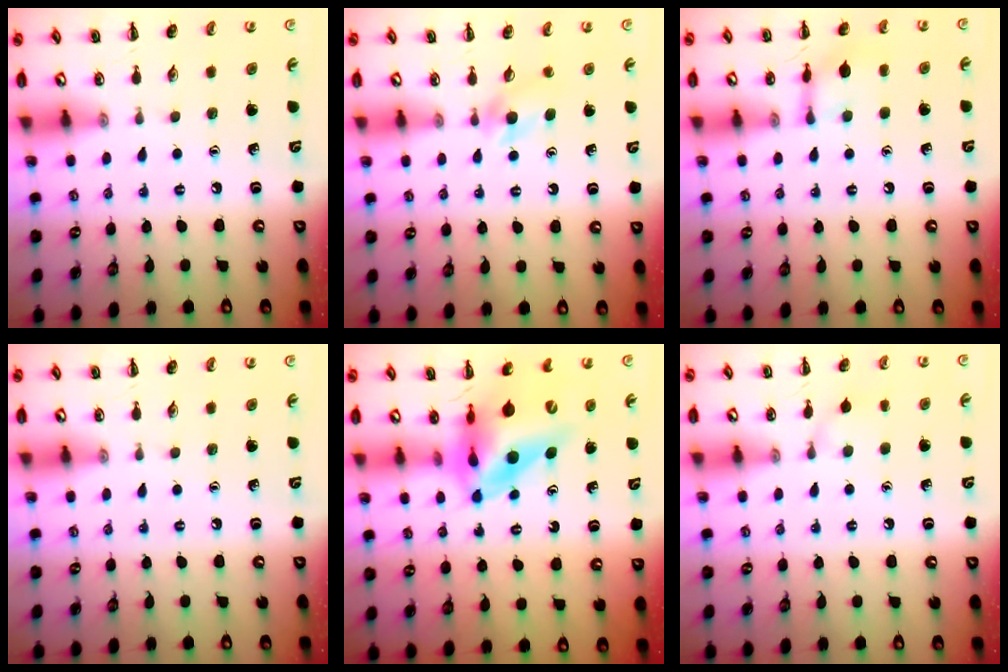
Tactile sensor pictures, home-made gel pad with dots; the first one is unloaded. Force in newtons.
{"total": 3.2, "press": 3.0, "slide": 1.2}
{"total": 8.6, "press": 8.6, "slide": 0.4}
{"total": 0.0}
{"total": 12.2, "press": 11.6, "slide": 3.6}
{"total": 6.7, "press": 6.3, "slide": 2.3}